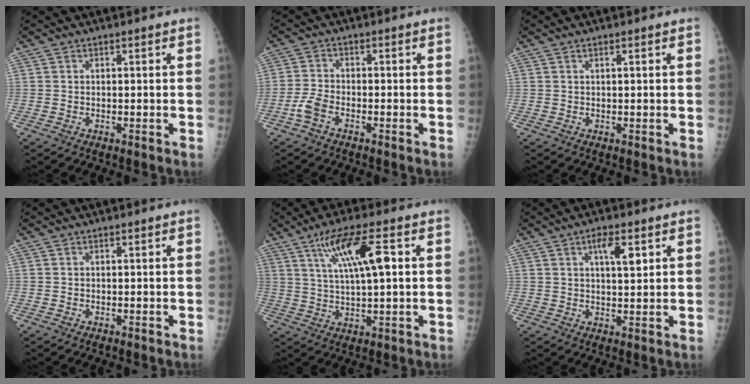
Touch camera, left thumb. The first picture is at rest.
{"total": 3.6, "force": [-2.1, 1.8, 2.3], "torque": [-0.054, 0.010, -0.047]}
{"total": 0.6, "force": [0.3, 0.1, 0.5], "torque": [-0.011, 0.005, 0.004]}
{"total": 0.0}
{"total": 11.2, "force": [3.6, 2.3, 10.4], "torque": [-0.196, -0.001, 0.064]}
{"total": 5.3, "force": [2.3, 1.8, 4.4], "torque": [-0.067, -0.008, 0.038]}